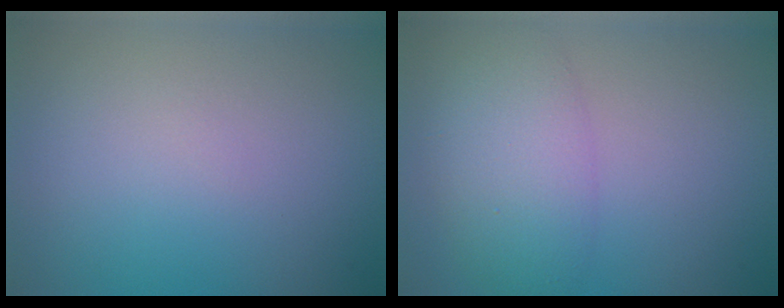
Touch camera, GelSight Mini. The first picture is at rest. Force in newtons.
{"total": 5.4, "press": 5.4, "slide": 0.2}